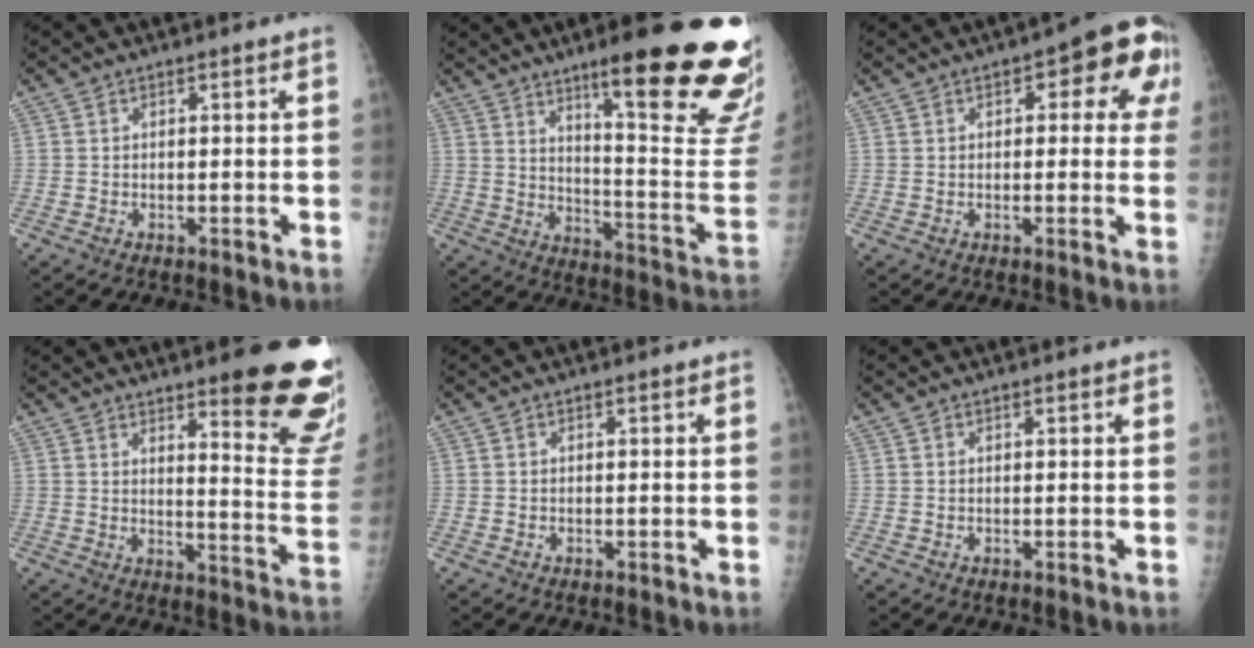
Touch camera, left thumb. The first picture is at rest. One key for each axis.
{"total": 27.3, "fx": 17.1, "fy": 4.4, "fz": 20.8, "tx": -0.212, "ty": -0.090, "tz": 0.241}
{"total": 11.8, "fx": 3.8, "fy": 5.2, "fz": 9.9, "tx": -0.068, "ty": 0.013, "tz": 0.032}
{"total": 17.7, "fx": 11.7, "fy": 3.3, "fz": 12.9, "tx": -0.125, "ty": -0.090, "tz": 0.149}
{"total": 0.0}
{"total": 0.0}